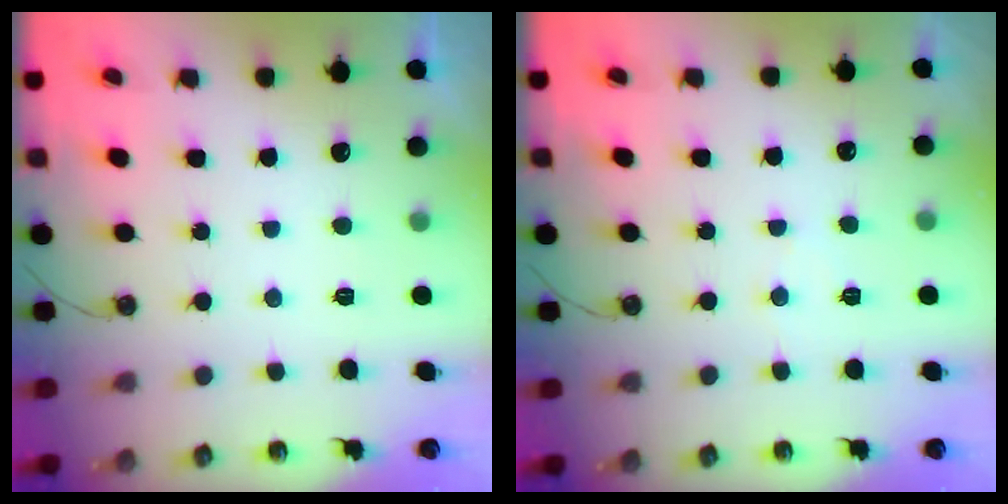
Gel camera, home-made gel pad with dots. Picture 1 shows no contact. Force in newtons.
{"total": 3.6, "press": 3.5, "slide": 0.5}